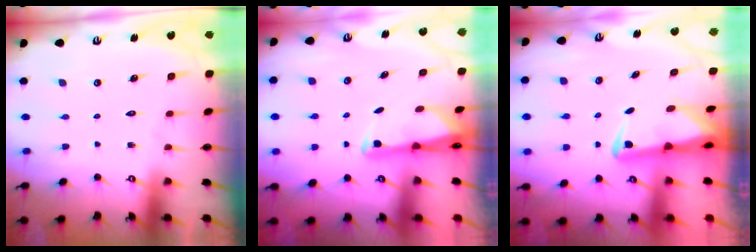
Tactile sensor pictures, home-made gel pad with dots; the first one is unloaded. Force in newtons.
{"total": 2.6, "press": 2.6, "slide": 0.5}
{"total": 3.6, "press": 3.5, "slide": 0.7}